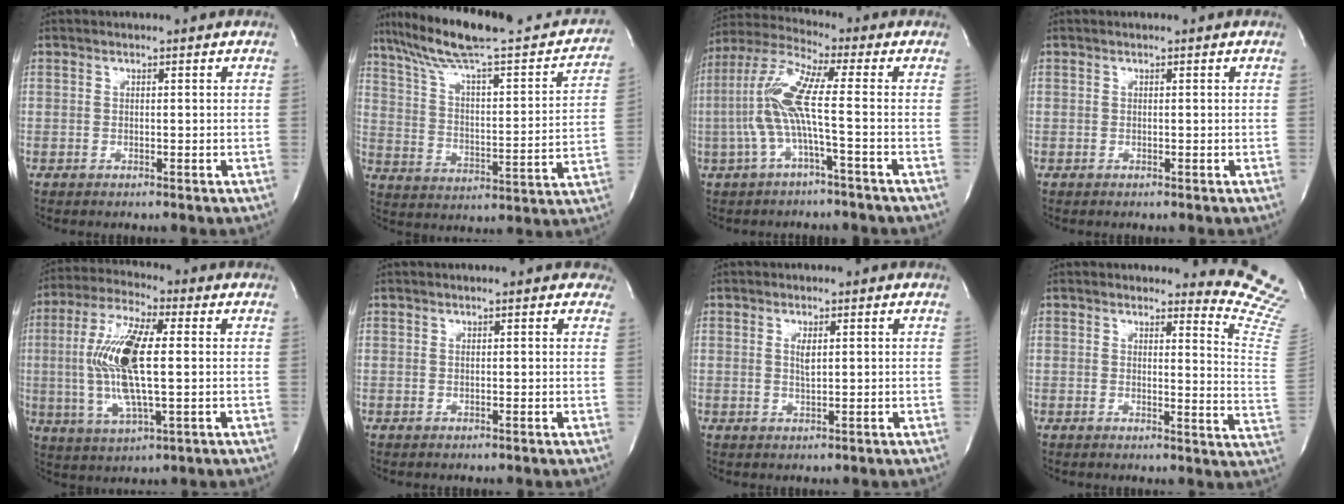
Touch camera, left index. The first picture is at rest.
{"total": 27.1, "force": [22.0, 4.2, 15.4], "torque": [-0.234, 0.006, 0.305]}
{"total": 9.4, "force": [-1.8, 0.3, 9.2], "torque": [-0.204, 0.021, -0.041]}
{"total": 0.0}
{"total": 13.8, "force": [0.0, 2.6, 13.5], "torque": [-0.287, -0.001, 0.000]}
{"total": 2.3, "force": [1.7, 0.8, 1.3], "torque": [-0.013, 0.007, 0.007]}
{"total": 1.6, "force": [0.2, 0.3, 1.5], "torque": [-0.032, -0.001, 0.006]}
{"total": 9.9, "force": [9.8, -1.0, 0.0], "torque": [0.012, -0.152, 0.077]}